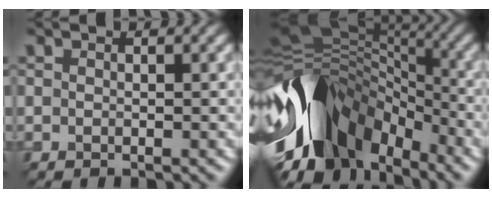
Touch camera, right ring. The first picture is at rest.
{"total": 11.8, "force": [-4.0, 7.7, 8.1], "torque": [-0.165, 0.024, -0.090]}